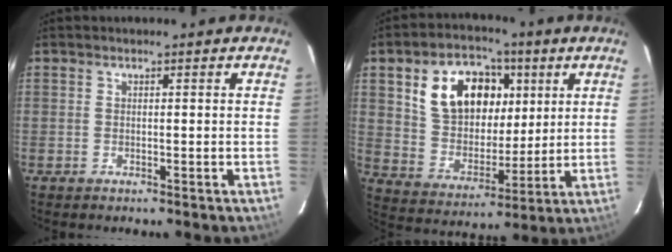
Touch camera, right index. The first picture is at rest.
{"total": 16.6, "force": [6.0, 11.3, 10.6], "torque": [-0.209, 0.035, 0.122]}